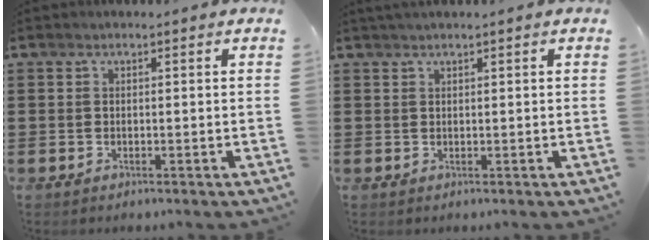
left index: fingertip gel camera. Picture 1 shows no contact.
{"total": 0.9, "force": [0.8, -0.1, 0.5], "torque": [-0.010, -0.001, 0.015]}